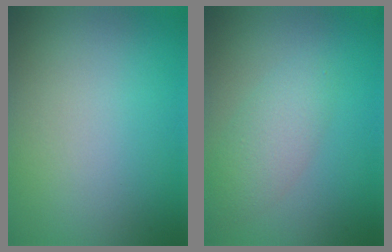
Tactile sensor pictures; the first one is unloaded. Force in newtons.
{"total": 2.8, "press": 2.8, "slide": 0.0}